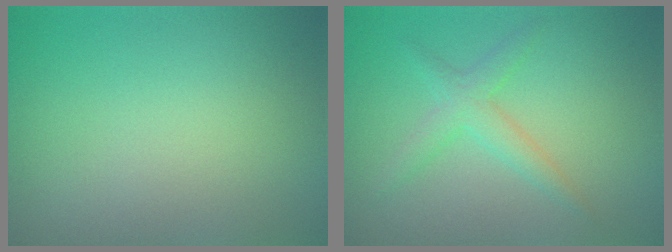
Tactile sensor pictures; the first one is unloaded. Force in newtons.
{"total": 2.3, "press": 2.3, "slide": 0.2}